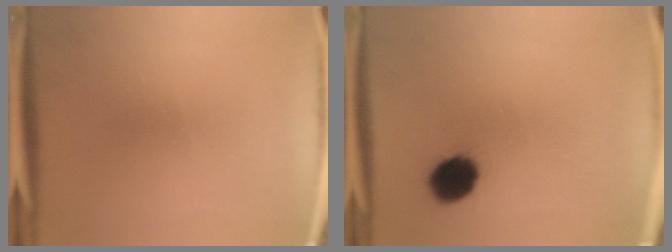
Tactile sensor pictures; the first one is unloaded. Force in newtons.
{"total": 9.1}